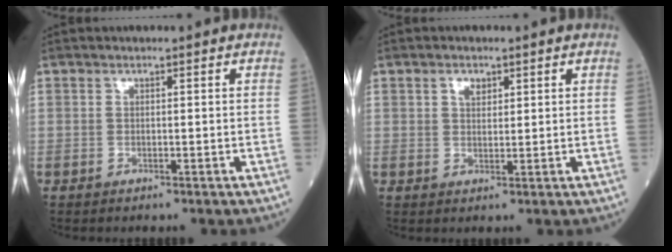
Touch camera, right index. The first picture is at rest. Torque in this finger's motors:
{"motor_torque": [0.29, 0.15, 0.01, 0.02]}